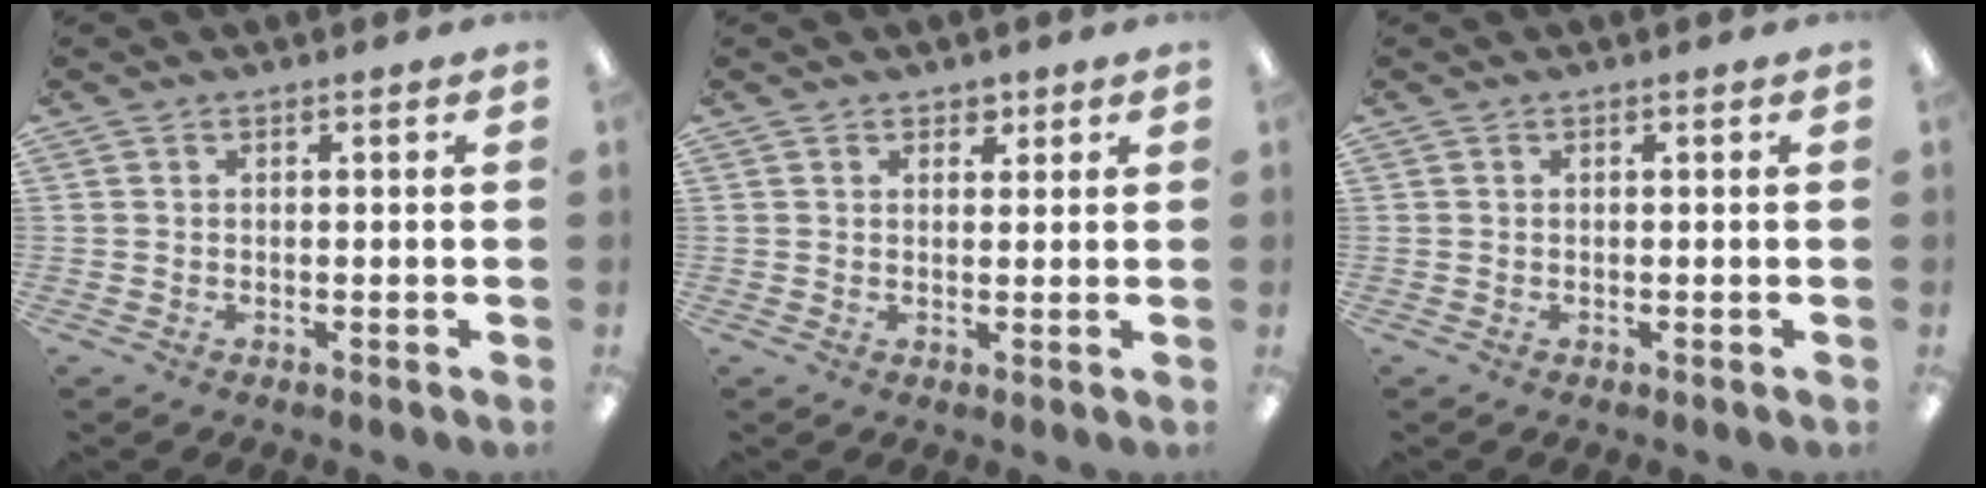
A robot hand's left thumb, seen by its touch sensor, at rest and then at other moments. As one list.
[{"total": 2.1, "force": [1.5, 1.5, 0.5], "torque": [0.005, -0.006, 0.023]}, {"total": 0.0}]